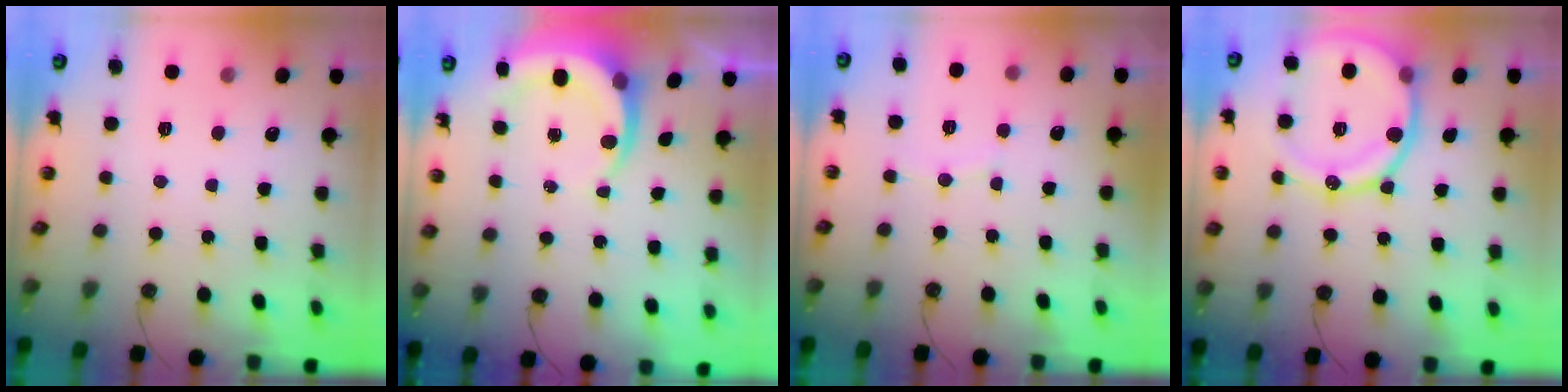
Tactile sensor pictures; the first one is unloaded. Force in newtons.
{"total": 5.5, "press": 5.5, "slide": 0.5}
{"total": 4.4, "press": 4.4, "slide": 0.5}
{"total": 16.5, "press": 16.4, "slide": 1.4}